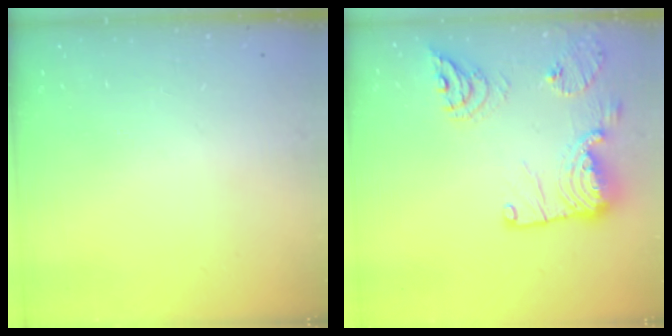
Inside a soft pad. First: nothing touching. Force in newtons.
{"total": 19.2, "press": 19.2, "slide": 1.1}